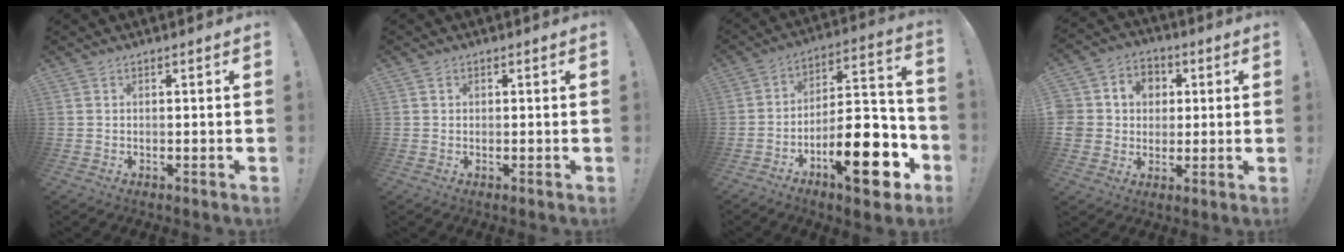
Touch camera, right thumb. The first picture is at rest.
{"total": 0.9, "force": [0.6, 0.7, 0.1], "torque": [0.005, 0.000, 0.009]}
{"total": 20.7, "force": [-9.3, 7.6, 16.8], "torque": [-0.236, 0.053, -0.142]}
{"total": 8.7, "force": [0.4, 8.4, 2.2], "torque": [-0.046, 0.005, 0.018]}